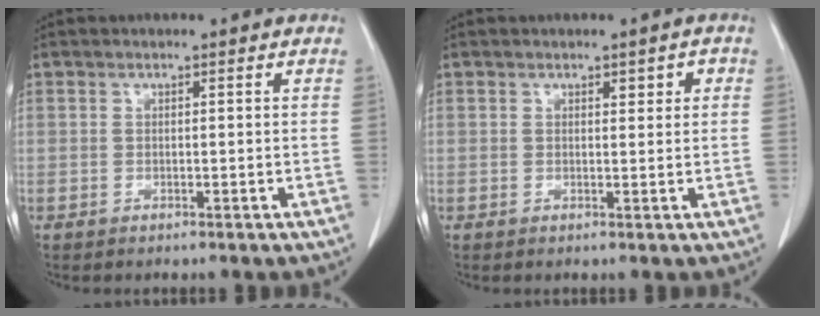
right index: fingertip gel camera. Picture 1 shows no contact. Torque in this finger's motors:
{"motor_torque": [0.22, 0.00, 0.08, 0.00]}